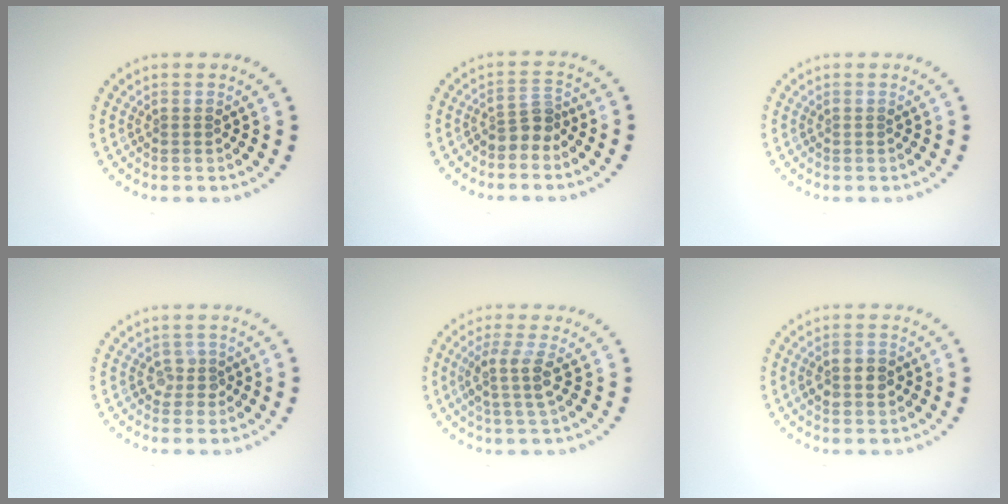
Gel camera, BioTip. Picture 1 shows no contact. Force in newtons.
{"total": 2.3, "press": 1.8, "slide": 1.4}
{"total": 0.0}
{"total": 1.3, "press": 1.1, "slide": 0.7}
{"total": 2.7, "press": 2.1, "slide": 1.7}
{"total": 2.8, "press": 2.8, "slide": 0.1}